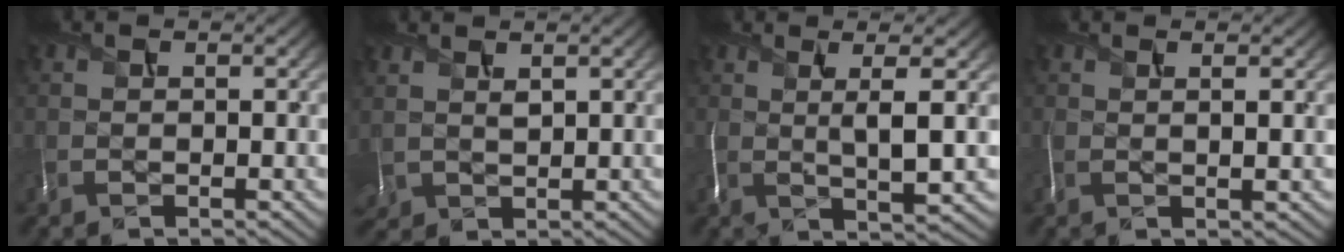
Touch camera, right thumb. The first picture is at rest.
{"total": 2.4, "force": [1.8, 1.3, 1.0], "torque": [-0.041, 0.004, 0.044]}
{"total": 5.8, "force": [1.2, 1.0, 5.6], "torque": [-0.094, 0.008, 0.023]}
{"total": 1.8, "force": [0.7, 0.2, 1.6], "torque": [-0.024, 0.008, 0.009]}